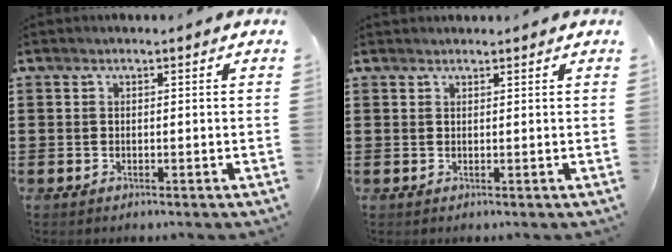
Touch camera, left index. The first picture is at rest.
{"total": 0.9, "force": [0.9, 0.1, 0.0], "torque": [-0.003, 0.000, 0.018]}